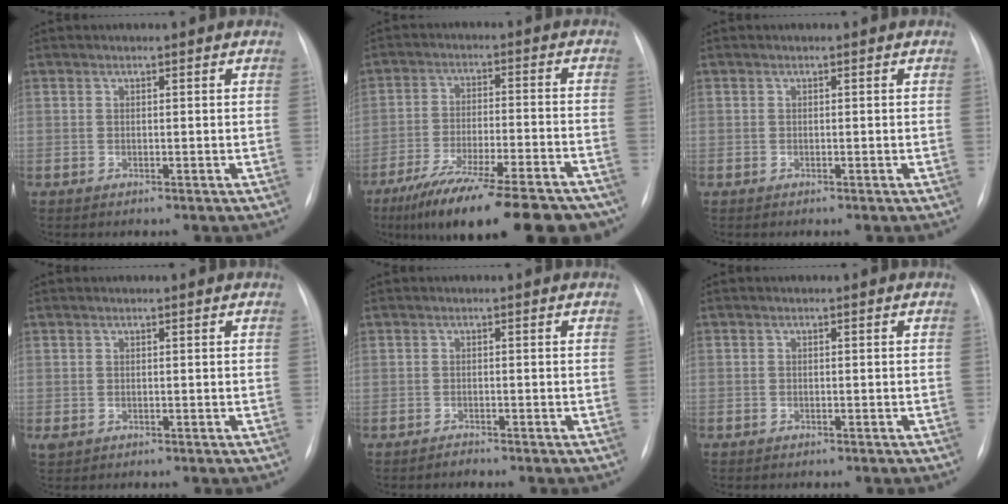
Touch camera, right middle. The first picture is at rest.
{"total": 23.6, "force": [-18.9, 4.2, 13.4], "torque": [-0.162, -0.014, -0.276]}
{"total": 0.0}
{"total": 1.1, "force": [-0.3, 0.9, 0.6], "torque": [-0.011, 0.001, 0.001]}
{"total": 0.8, "force": [-0.8, 0.2, 0.0], "torque": [0.000, 0.000, -0.012]}
{"total": 0.8, "force": [-0.6, 0.6, 0.0], "torque": [-0.006, 0.003, -0.009]}